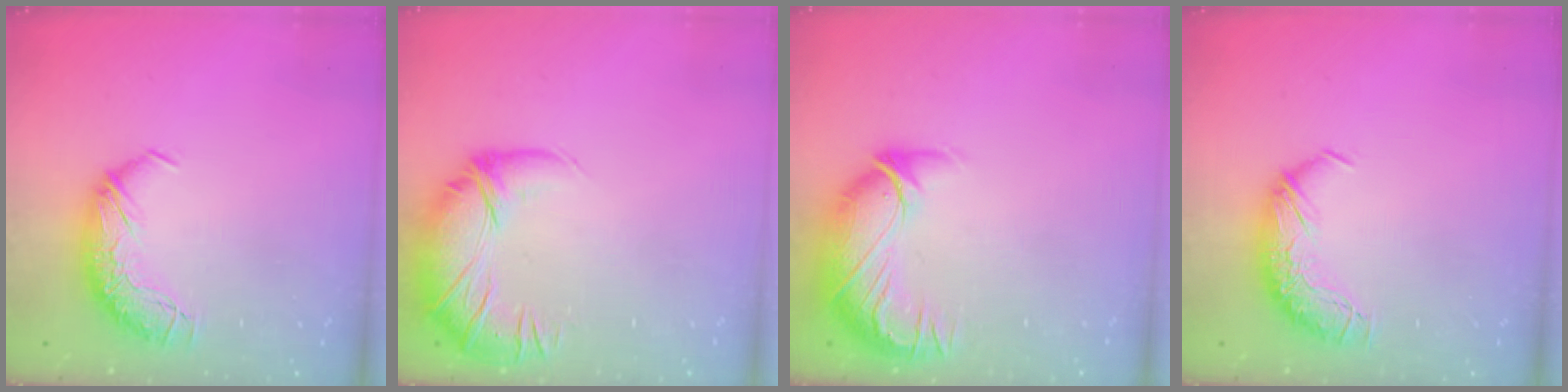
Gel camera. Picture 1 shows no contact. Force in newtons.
{"total": 2.9, "press": 0.4, "slide": 2.9}
{"total": 2.6, "press": 0.7, "slide": 2.5}
{"total": 0.0}